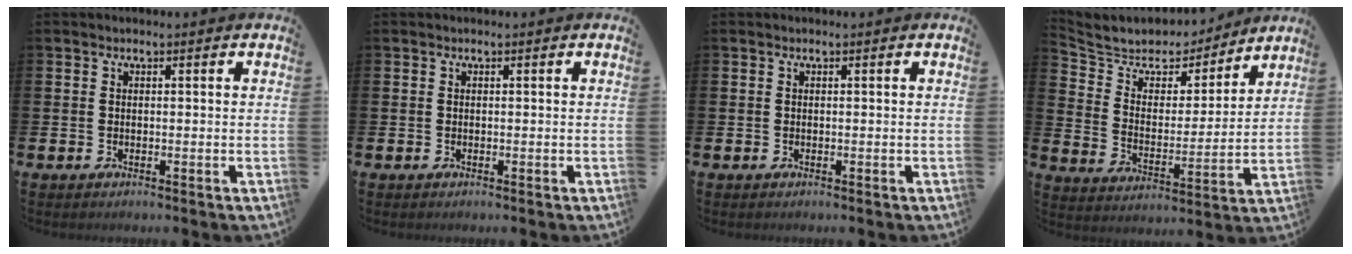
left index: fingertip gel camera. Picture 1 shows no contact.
{"total": 0.0}
{"total": 0.0}
{"total": 6.3, "force": [5.7, 2.8, 0.4], "torque": [-0.057, -0.042, 0.098]}